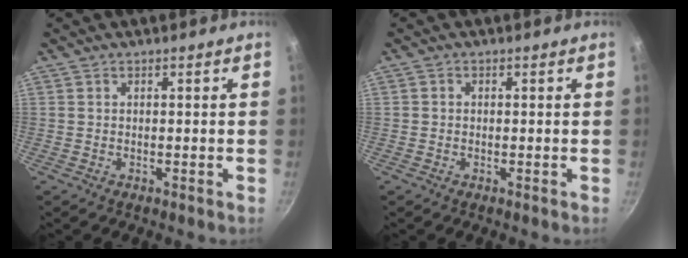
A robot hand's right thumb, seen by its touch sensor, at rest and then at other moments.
{"total": 0.6, "force": [-0.2, 0.5, 0.2], "torque": [-0.002, 0.002, -0.003]}